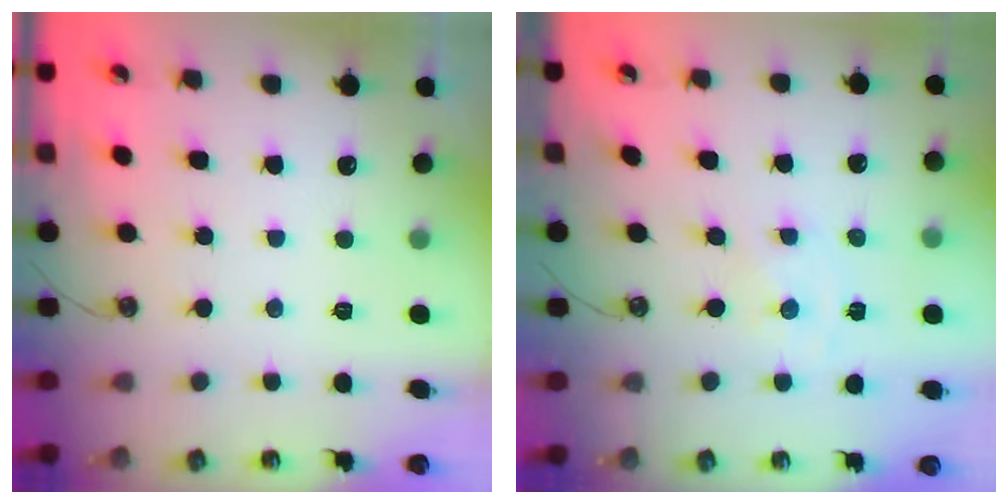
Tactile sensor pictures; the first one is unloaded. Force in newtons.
{"total": 0.0}